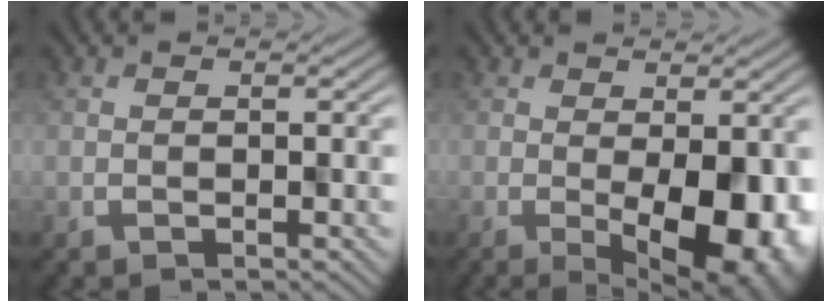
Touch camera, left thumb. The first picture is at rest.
{"total": 10.7, "force": [-2.4, 4.5, 9.5], "torque": [-0.111, -0.023, -0.010]}